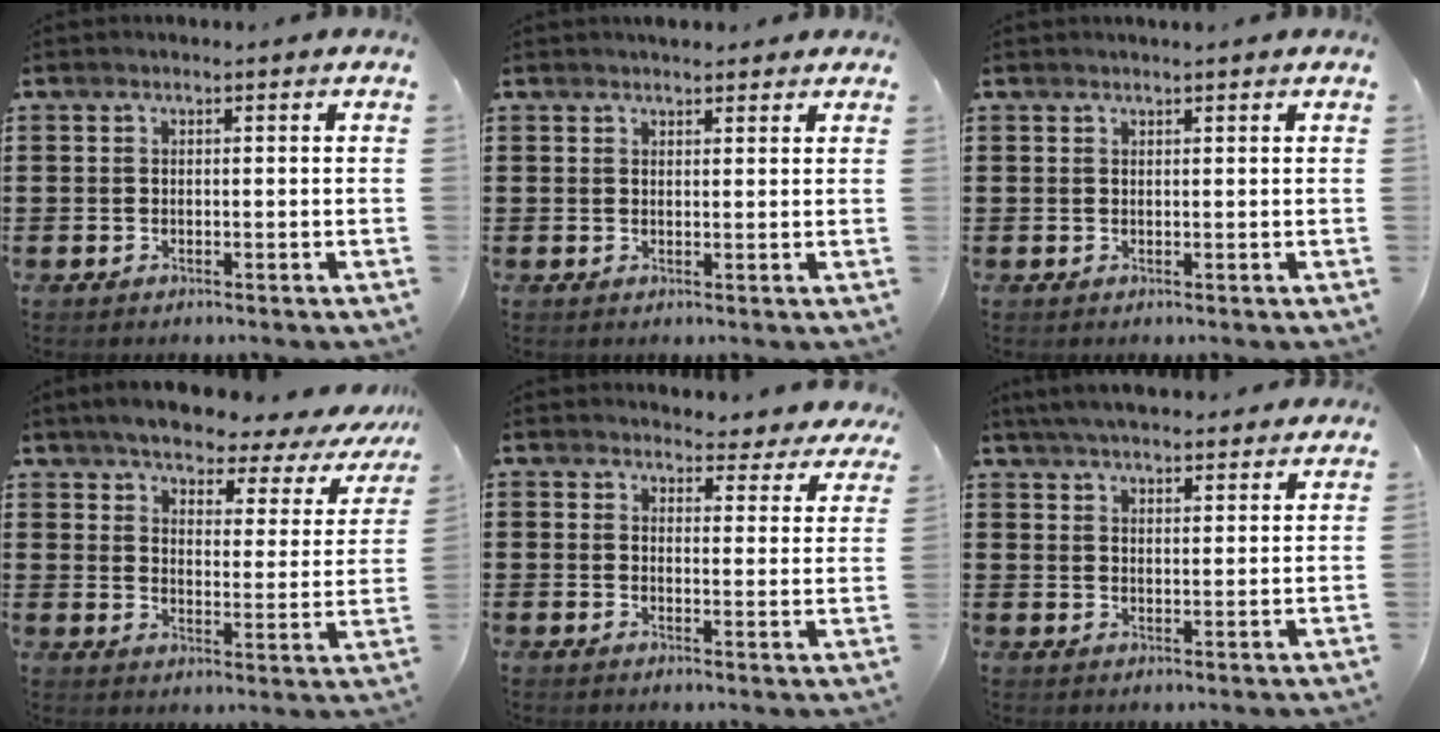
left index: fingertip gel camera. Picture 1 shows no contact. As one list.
[{"total": 1.9, "force": [1.8, 0.5, 0.5], "torque": [-0.013, 0.006, 0.034]}, {"total": 0.8, "force": [0.7, -0.1, 0.3], "torque": [-0.007, -0.002, 0.015]}, {"total": 5.0, "force": [4.5, 1.0, 1.9], "torque": [-0.055, -0.034, 0.071]}, {"total": 3.9, "force": [3.8, 0.6, 0.6], "torque": [-0.020, -0.020, 0.066]}, {"total": 5.1, "force": [4.9, 0.4, 1.3], "torque": [-0.041, -0.014, 0.090]}]